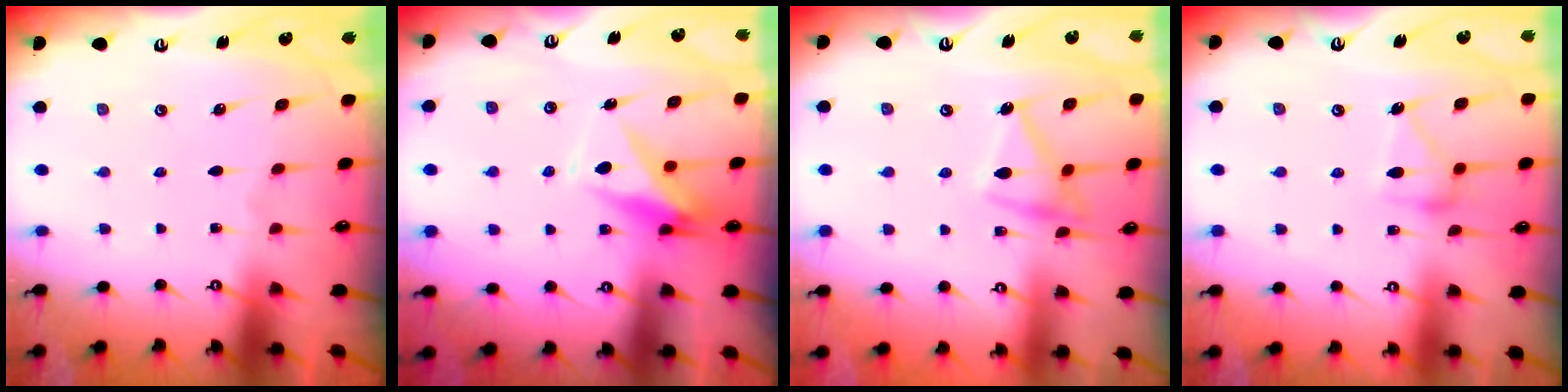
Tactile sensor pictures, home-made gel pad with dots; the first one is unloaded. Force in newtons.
{"total": 9.3, "press": 9.2, "slide": 1.6}
{"total": 15.0, "press": 15.0, "slide": 0.4}
{"total": 13.3, "press": 13.2, "slide": 0.6}